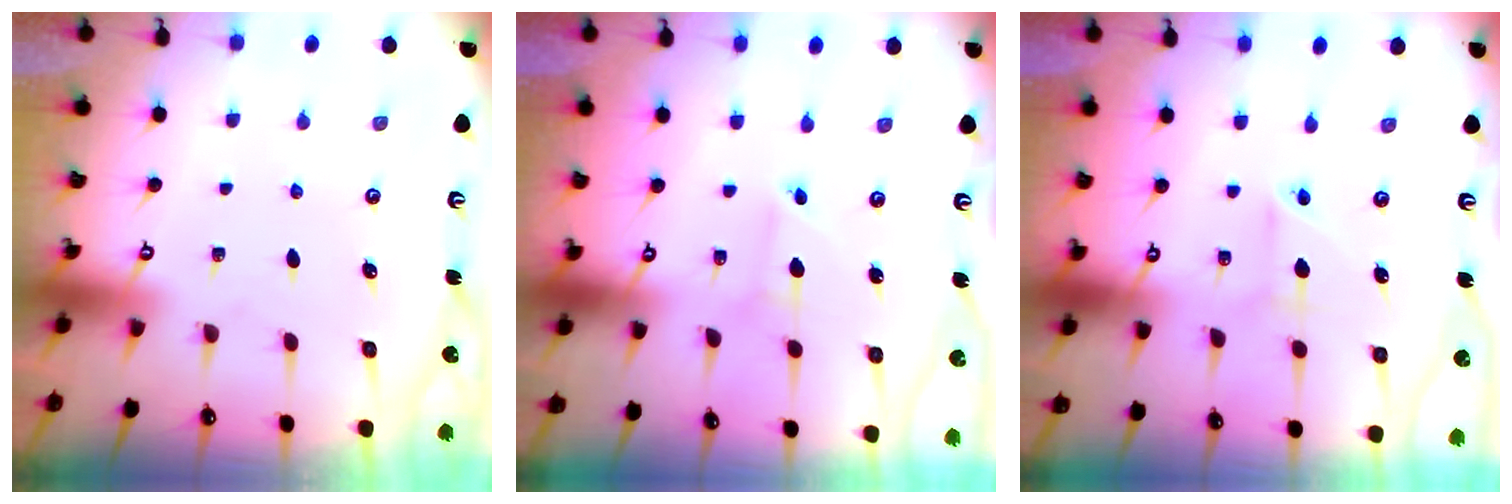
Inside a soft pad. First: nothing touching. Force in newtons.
{"total": 1.1, "press": 1.1, "slide": 0.1}
{"total": 2.3, "press": 2.1, "slide": 0.9}